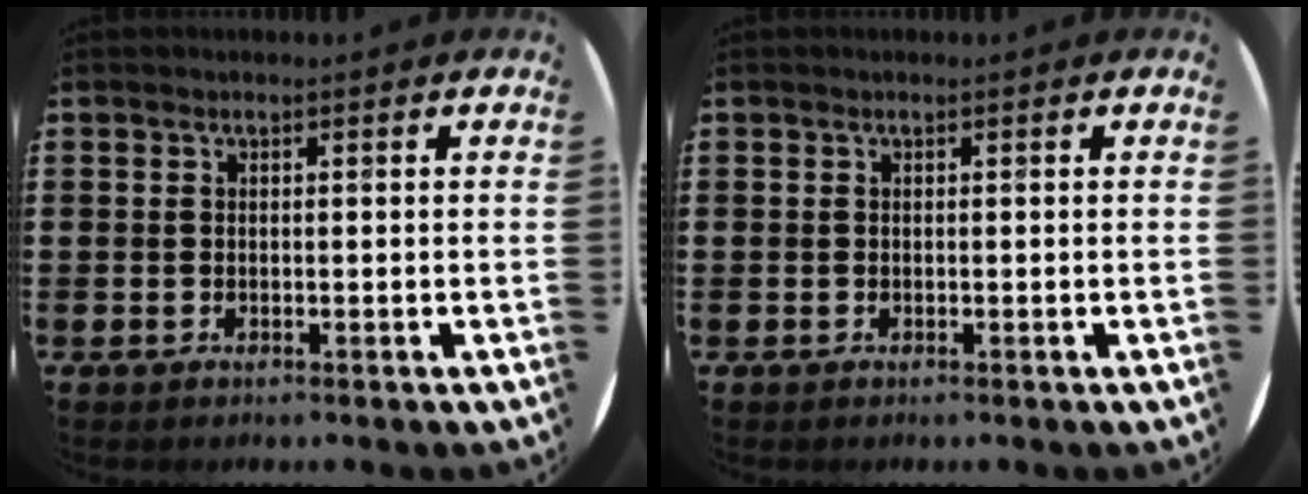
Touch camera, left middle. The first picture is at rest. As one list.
[{"total": 0.0}]